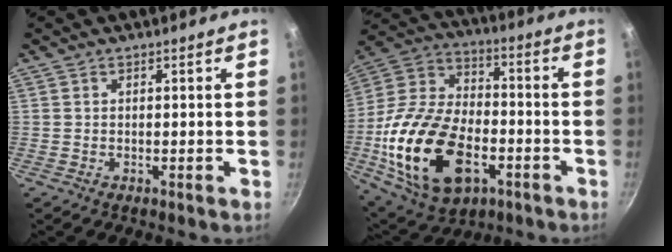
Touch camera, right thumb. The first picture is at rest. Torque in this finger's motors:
{"motor_torque": [0.32, 0.63, 2.27, -0.46, 0.68]}